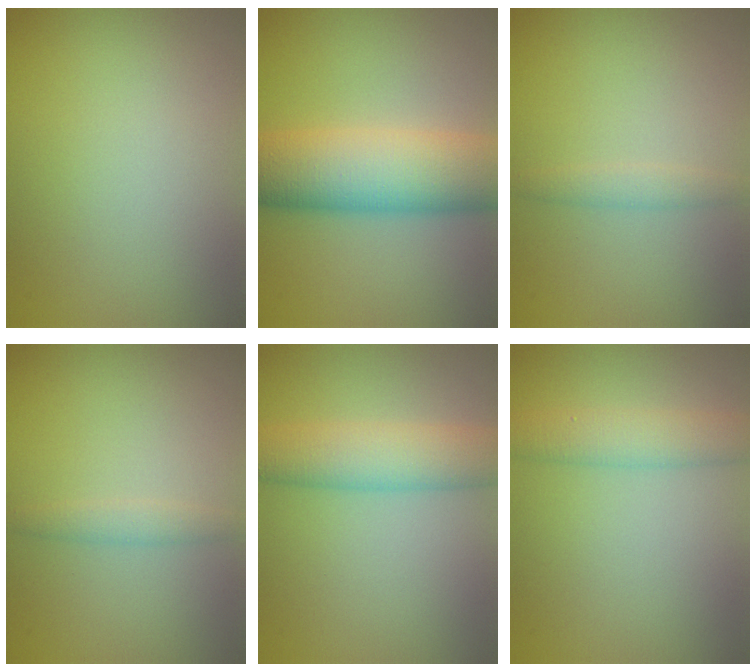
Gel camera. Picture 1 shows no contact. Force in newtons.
{"total": 10.1, "press": 10.1, "slide": 0.4}
{"total": 1.4, "press": 1.4, "slide": 0.0}
{"total": 1.4, "press": 1.4, "slide": 0.0}
{"total": 5.3, "press": 5.3, "slide": 0.1}
{"total": 3.4, "press": 3.4, "slide": 0.1}